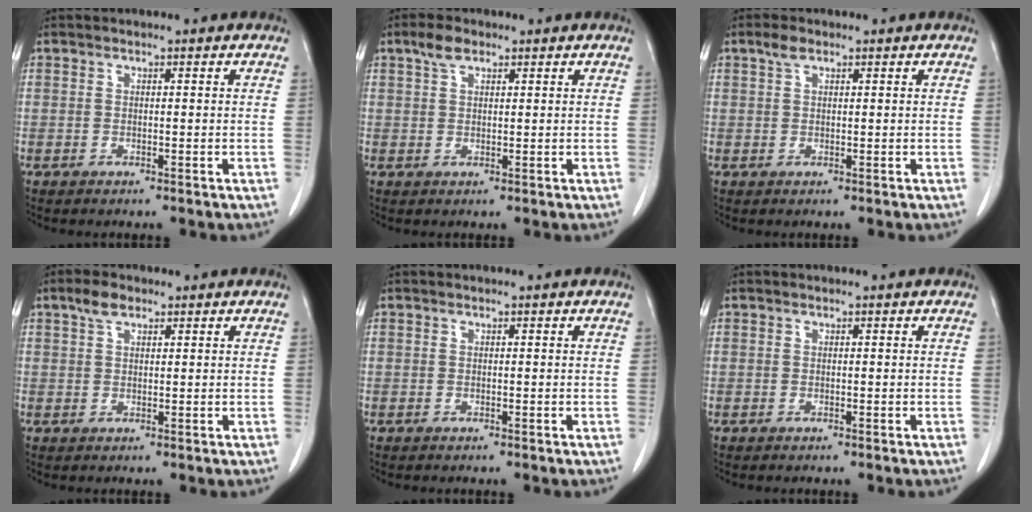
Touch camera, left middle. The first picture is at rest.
{"total": 2.7, "force": [1.8, 1.3, 1.6], "torque": [-0.035, 0.008, 0.036]}
{"total": 1.7, "force": [1.1, 0.8, 1.0], "torque": [-0.022, 0.009, 0.022]}
{"total": 2.7, "force": [1.8, 1.3, 1.6], "torque": [-0.032, 0.007, 0.036]}
{"total": 0.0}
{"total": 0.0}